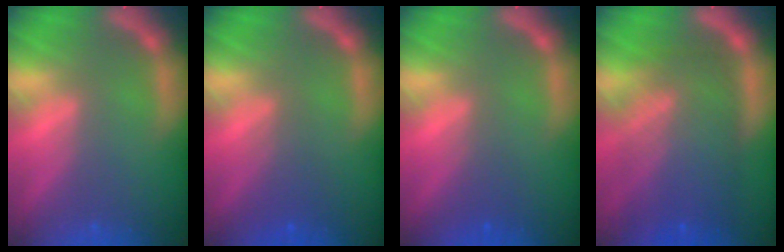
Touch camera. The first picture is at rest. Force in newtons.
{"total": 2.4}
{"total": 1.5}
{"total": 10.1}